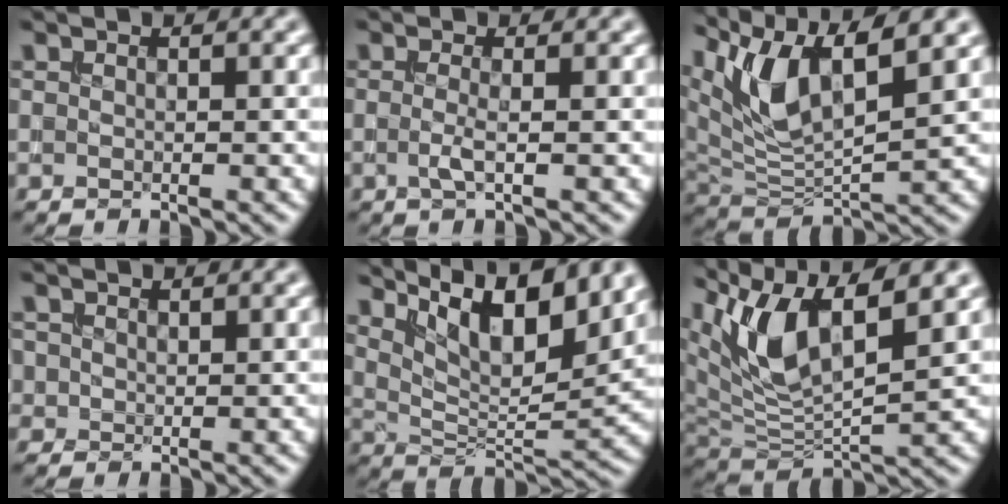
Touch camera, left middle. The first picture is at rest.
{"total": 1.4, "force": [-0.4, 0.2, 1.4], "torque": [-0.028, -0.005, -0.010]}
{"total": 8.5, "force": [4.8, 2.7, 6.4], "torque": [-0.133, -0.001, 0.090]}
{"total": 1.1, "force": [0.5, 1.0, 0.2], "torque": [-0.004, -0.001, 0.010]}
{"total": 9.5, "force": [5.9, 3.2, 6.7], "torque": [-0.114, 0.002, 0.101]}
{"total": 9.2, "force": [4.7, 3.4, 7.1], "torque": [-0.143, 0.000, 0.087]}